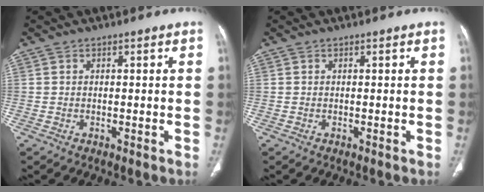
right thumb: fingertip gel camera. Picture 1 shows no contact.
{"total": 0.0}